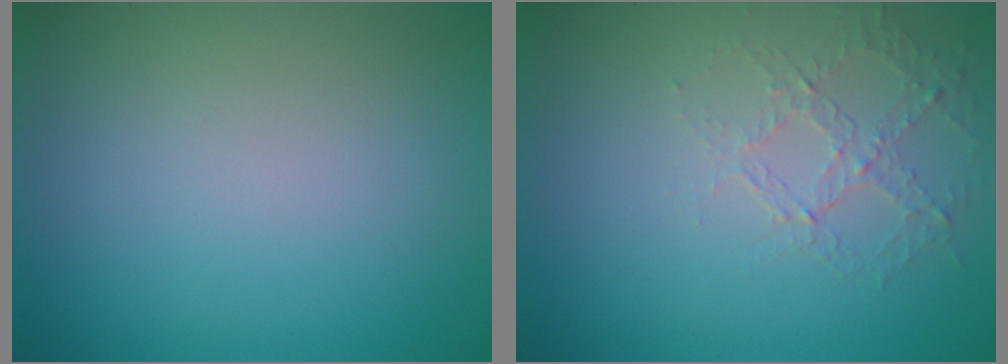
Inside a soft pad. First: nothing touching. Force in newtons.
{"total": 1.4, "press": 0.8, "slide": 1.2}